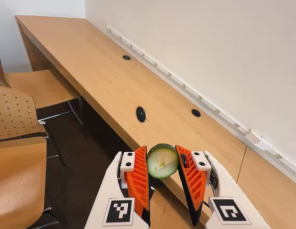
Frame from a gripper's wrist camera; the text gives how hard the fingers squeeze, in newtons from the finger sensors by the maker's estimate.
{"total": 10.3, "left": 10.9, "right": 9.7}